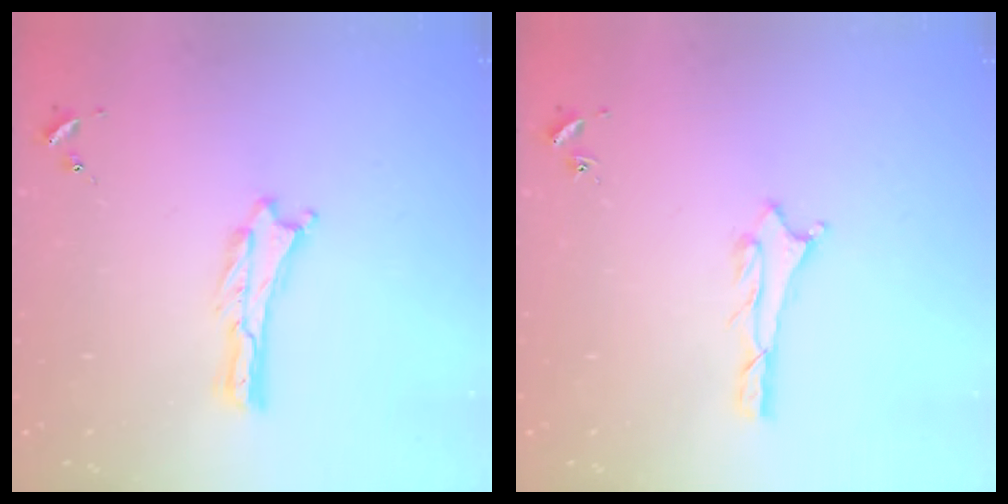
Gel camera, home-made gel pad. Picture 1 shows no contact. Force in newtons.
{"total": 0.7, "press": 0.7, "slide": 0.2}